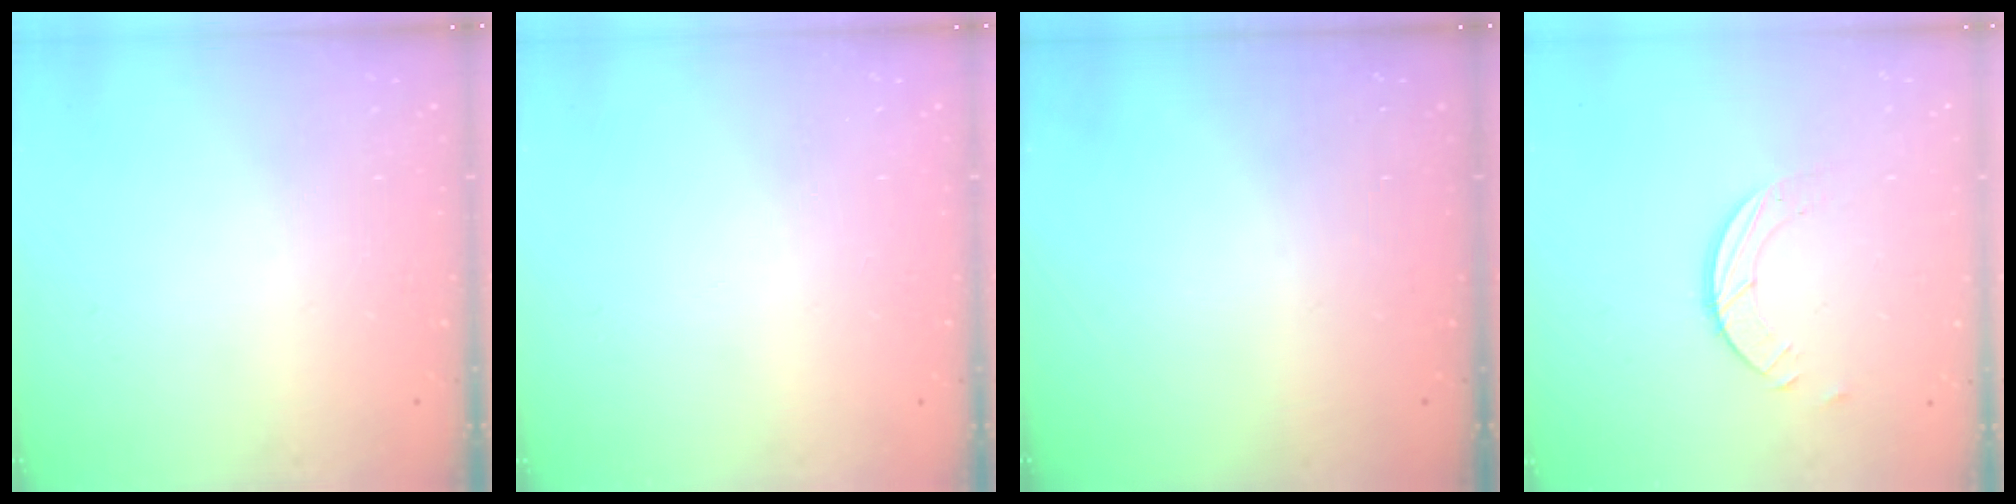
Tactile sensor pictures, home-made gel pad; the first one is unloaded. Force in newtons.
{"total": 0.0}
{"total": 0.0}
{"total": 3.2, "press": 3.2, "slide": 0.3}